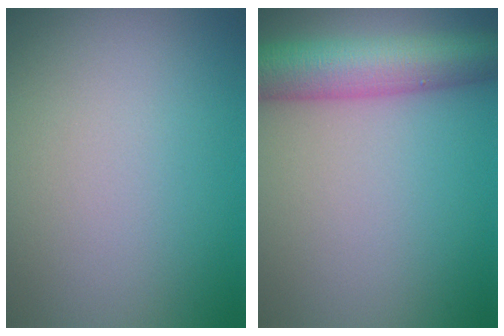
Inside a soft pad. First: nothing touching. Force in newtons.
{"total": 7.3, "press": 7.3, "slide": 0.3}